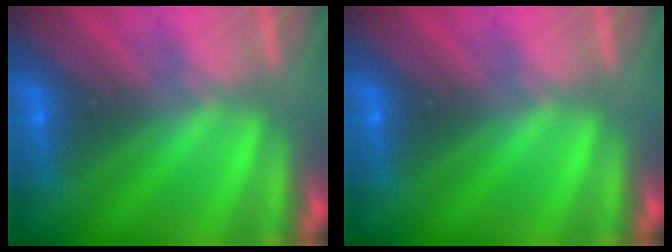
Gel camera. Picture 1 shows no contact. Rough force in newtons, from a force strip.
{"total": 0.0}